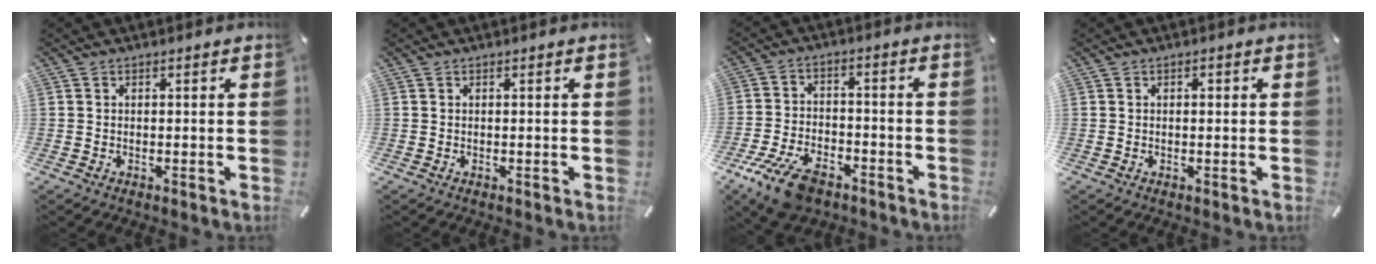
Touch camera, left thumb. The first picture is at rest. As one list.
[{"total": 0.0}, {"total": 11.2, "force": [-7.3, 5.6, 6.4], "torque": [-0.129, 0.036, -0.134]}, {"total": 1.0, "force": [0.1, 0.6, 0.7], "torque": [-0.007, -0.001, -0.001]}]